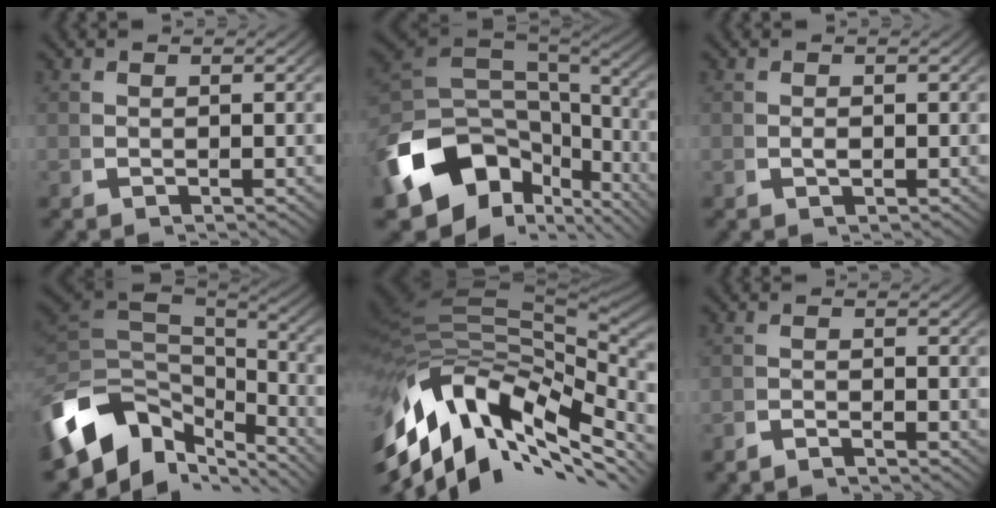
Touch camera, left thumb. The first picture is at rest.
{"total": 15.9, "force": [-3.8, 11.0, 10.8], "torque": [-0.249, -0.051, -0.038]}
{"total": 0.8, "force": [0.0, 0.5, 0.6], "torque": [-0.016, -0.005, 0.002]}
{"total": 14.1, "force": [-3.1, 9.4, 10.0], "torque": [-0.233, -0.048, -0.028]}
{"total": 20.5, "force": [-3.4, 12.2, 16.1], "torque": [-0.290, -0.027, -0.034]}
{"total": 1.4, "force": [-1.4, 0.1, 0.1], "torque": [0.003, -0.002, -0.031]}